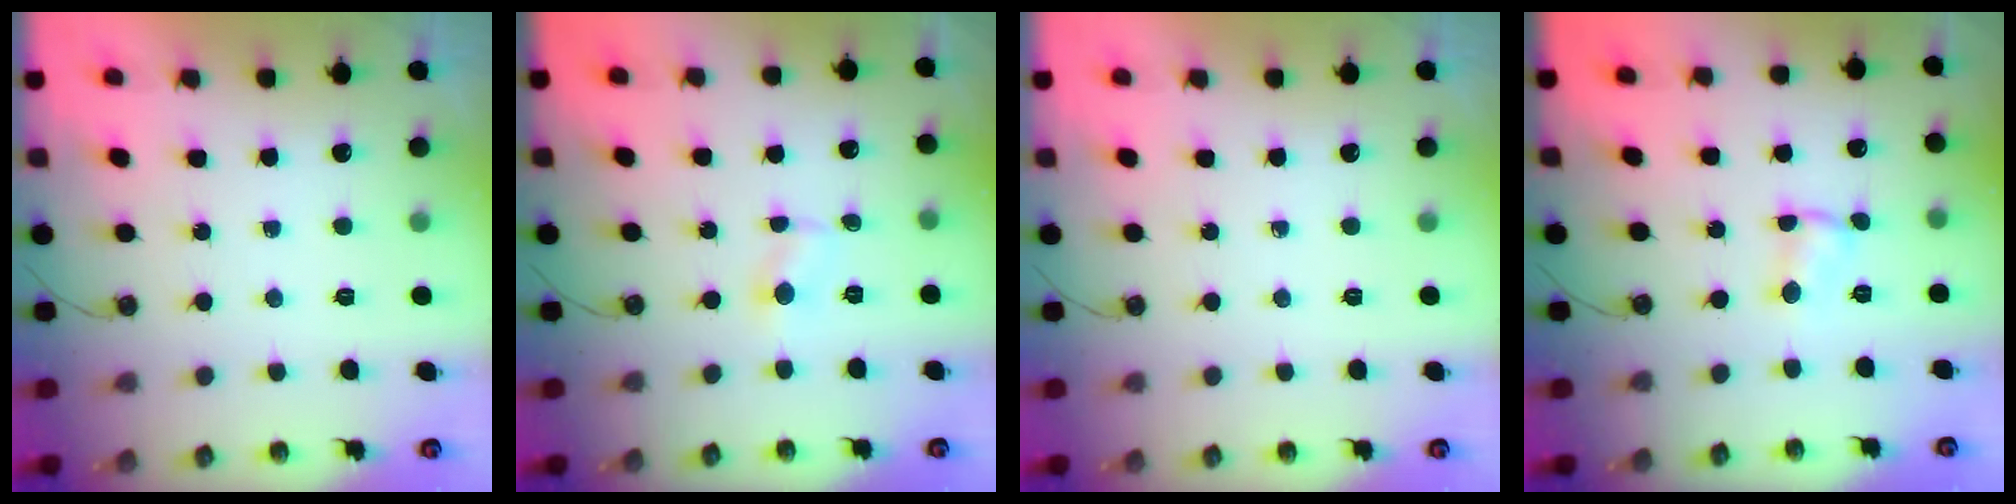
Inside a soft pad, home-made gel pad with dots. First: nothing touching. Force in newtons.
{"total": 2.1, "press": 2.1, "slide": 0.2}
{"total": 0.0}
{"total": 1.5, "press": 1.5, "slide": 0.2}